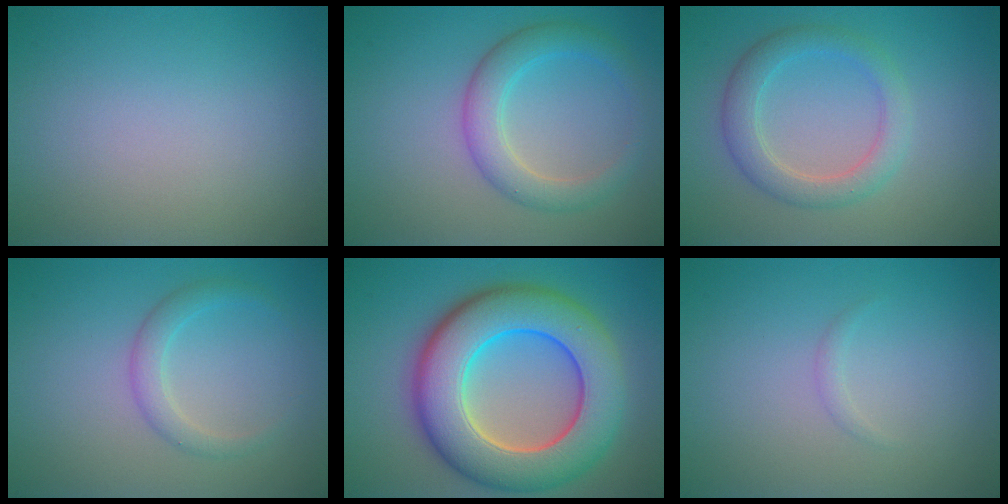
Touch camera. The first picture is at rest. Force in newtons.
{"total": 3.8, "press": 3.8, "slide": 0.1}
{"total": 3.4, "press": 3.4, "slide": 0.3}
{"total": 2.0, "press": 2.0, "slide": 0.1}
{"total": 11.8, "press": 11.8, "slide": 0.7}
{"total": 0.6, "press": 0.6, "slide": 0.0}